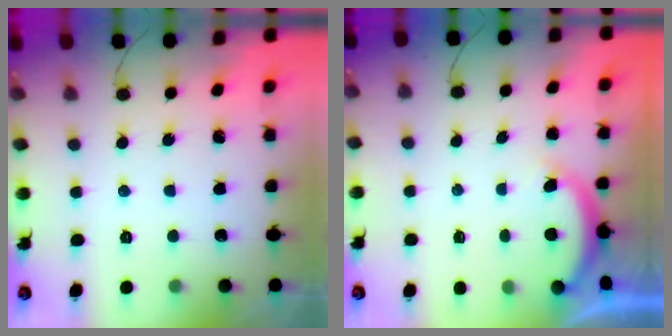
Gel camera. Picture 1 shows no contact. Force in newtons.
{"total": 3.5, "press": 3.4, "slide": 0.6}